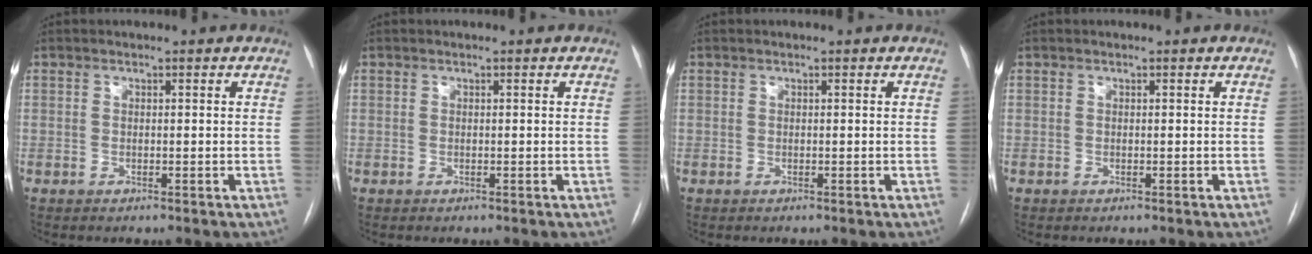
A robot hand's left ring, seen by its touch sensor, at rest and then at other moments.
{"total": 0.0}
{"total": 0.0}
{"total": 0.0}